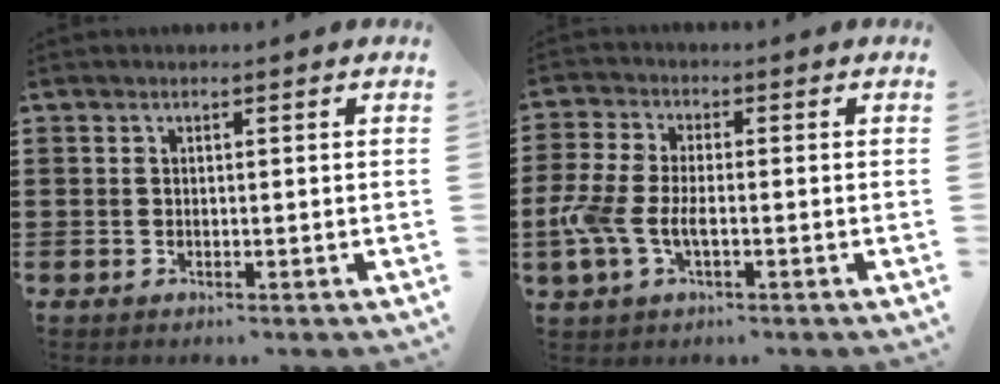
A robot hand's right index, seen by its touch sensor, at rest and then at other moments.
{"total": 6.0, "force": [-1.7, 2.8, 5.0], "torque": [-0.134, -0.010, -0.042]}